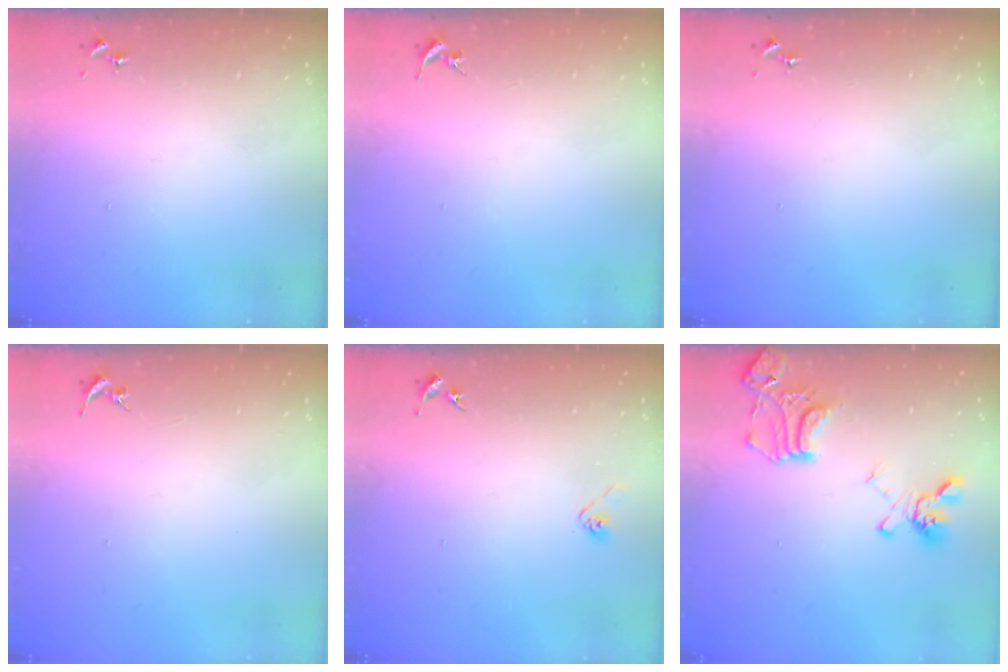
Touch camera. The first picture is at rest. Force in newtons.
{"total": 0.0}
{"total": 0.0}
{"total": 0.0}
{"total": 3.0, "press": 2.9, "slide": 0.9}
{"total": 18.3, "press": 18.2, "slide": 1.7}